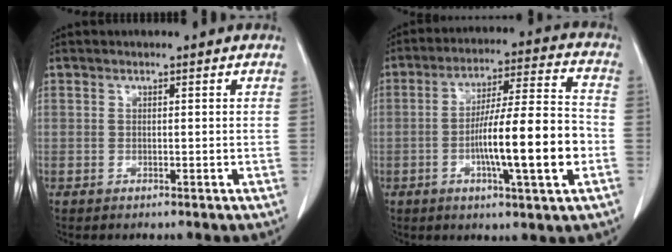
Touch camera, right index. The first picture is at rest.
{"total": 14.7, "force": [-3.5, 0.9, 14.2], "torque": [-0.235, 0.006, -0.056]}